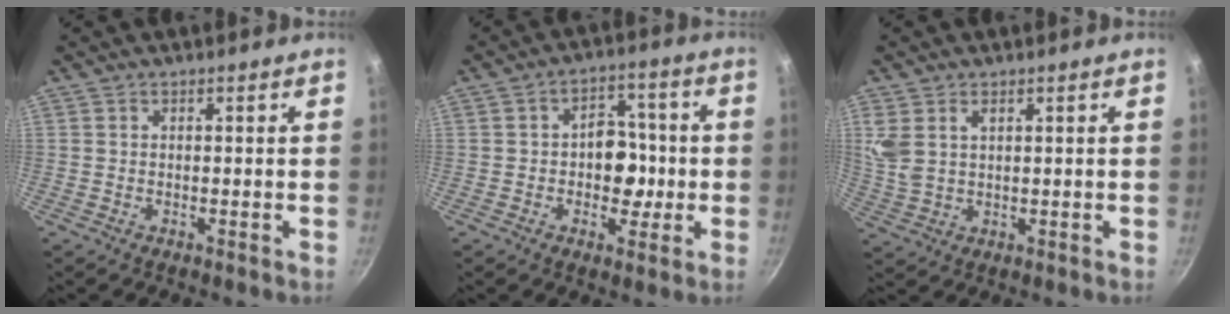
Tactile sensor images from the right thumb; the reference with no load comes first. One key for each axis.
{"total": 8.8, "fx": -0.9, "fy": 6.2, "fz": 6.2, "tx": -0.043, "ty": 0.020, "tz": -0.017}
{"total": 5.6, "fx": 2.1, "fy": 3.3, "fz": 4.0, "tx": -0.095, "ty": 0.001, "tz": 0.051}